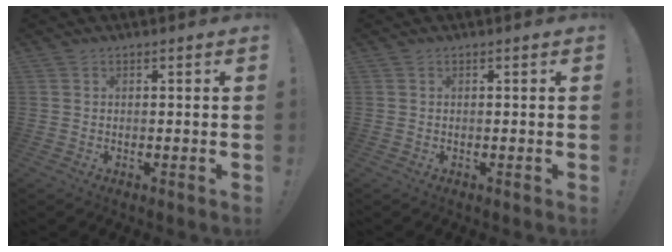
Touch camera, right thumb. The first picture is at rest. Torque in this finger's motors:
{"motor_torque": [0.00, 0.00, 0.00, 0.00, 0.03]}